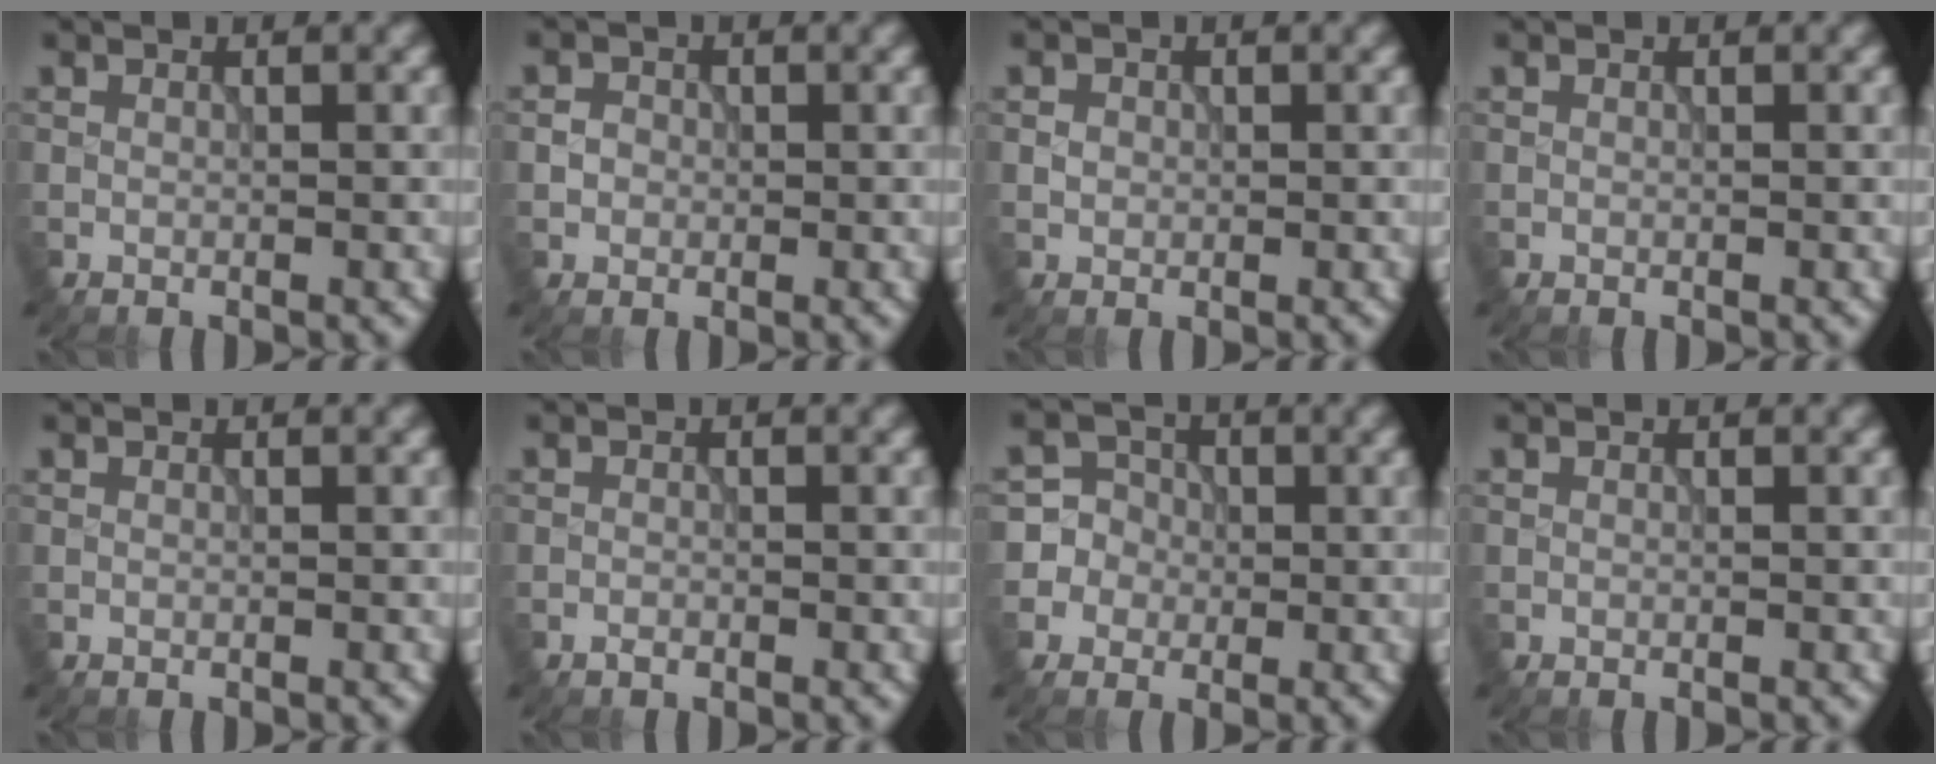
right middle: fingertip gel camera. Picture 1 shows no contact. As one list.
[{"total": 1.3, "force": [-0.1, 1.2, 0.2], "torque": [0.002, -0.005, -0.002]}, {"total": 0.8, "force": [0.0, 0.8, 0.2], "torque": [-0.001, -0.003, -0.001]}, {"total": 0.0}, {"total": 0.0}, {"total": 0.5, "force": [-0.4, 0.3, 0.1], "torque": [-0.002, 0.000, -0.008]}, {"total": 6.1, "force": [-1.0, 6.0, 0.5], "torque": [0.006, 0.016, -0.036]}, {"total": 0.0}]